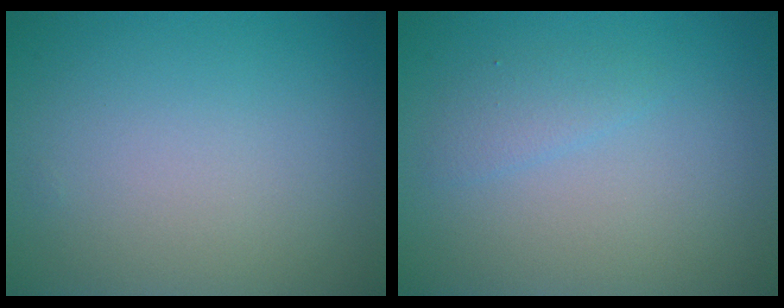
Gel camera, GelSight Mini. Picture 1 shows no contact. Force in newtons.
{"total": 1.2, "press": 1.2, "slide": 0.1}